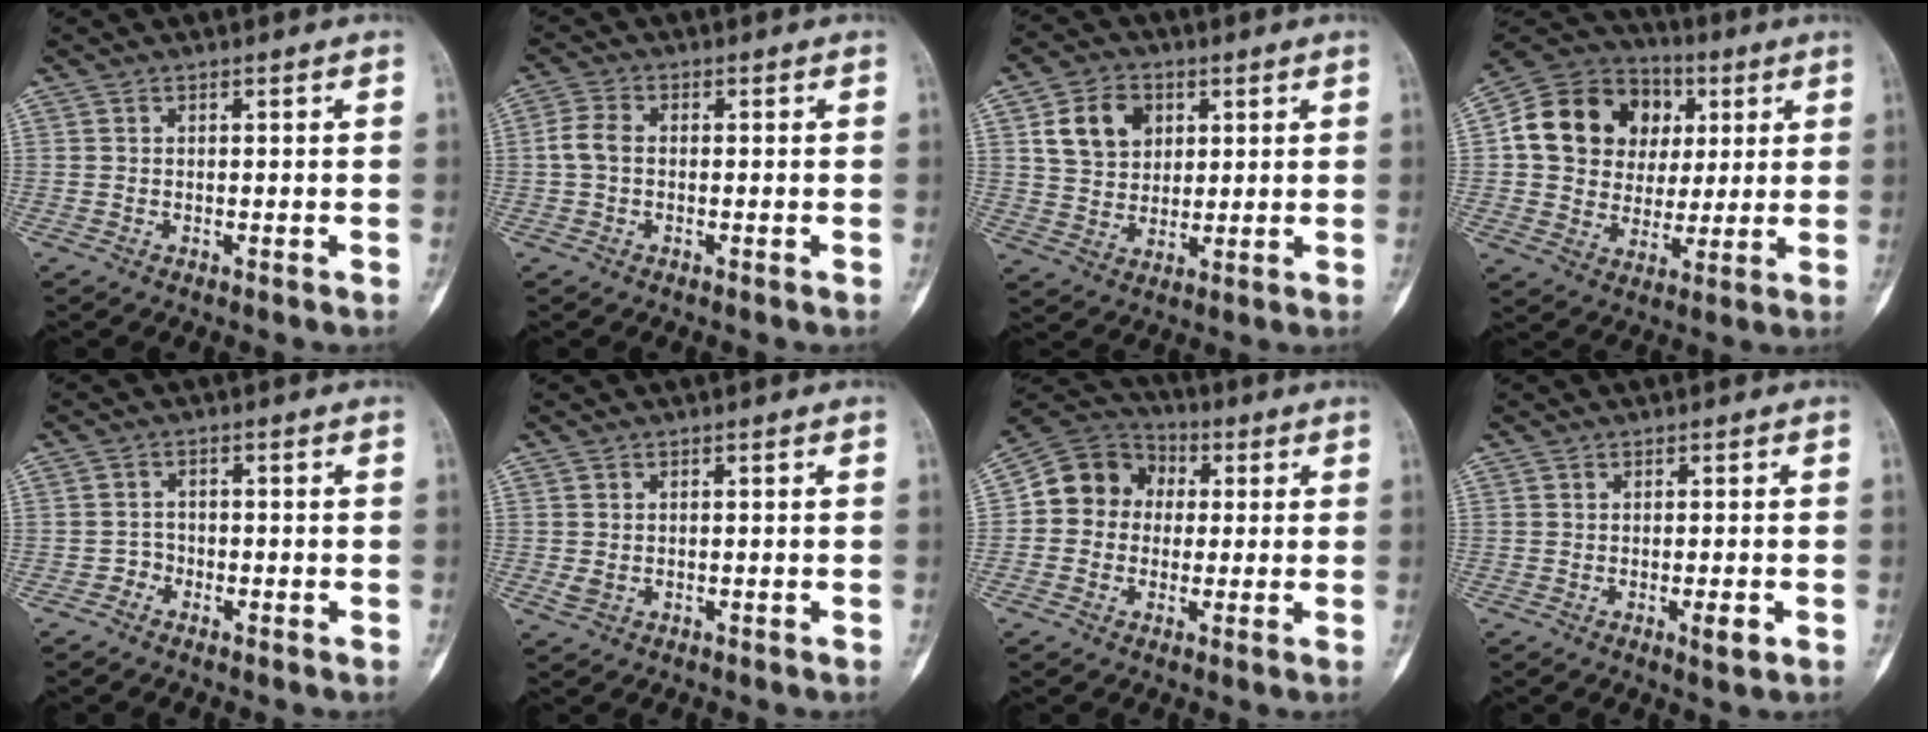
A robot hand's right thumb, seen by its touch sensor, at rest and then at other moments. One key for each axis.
{"total": 3.6, "fx": -0.3, "fy": 2.4, "fz": 2.7, "tx": -0.057, "ty": 0.007, "tz": -0.015}
{"total": 9.8, "fx": 3.4, "fy": 7.6, "fz": 5.2, "tx": -0.062, "ty": -0.007, "tz": 0.064}
{"total": 18.1, "fx": 3.9, "fy": 15.4, "fz": 8.7, "tx": -0.122, "ty": 0.019, "tz": 0.071}
{"total": 1.7, "fx": -1.1, "fy": 1.3, "fz": 0.1, "tx": 0.007, "ty": 0.008, "tz": -0.028}
{"total": 1.5, "fx": -0.2, "fy": 1.2, "fz": 0.9, "tx": -0.019, "ty": -0.001, "tz": 0.001}
{"total": 10.7, "fx": 0.7, "fy": 9.6, "fz": 4.8, "tx": -0.054, "ty": 0.026, "tz": -0.002}
{"total": 2.3, "fx": -0.7, "fy": 0.6, "fz": 2.1, "tx": -0.031, "ty": -0.005, "tz": -0.008}